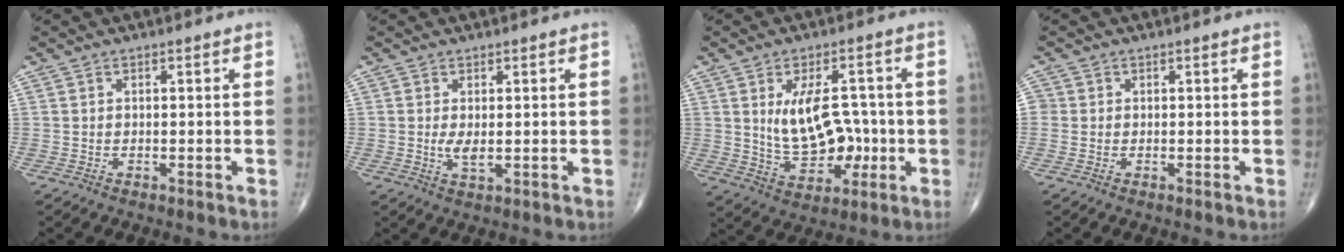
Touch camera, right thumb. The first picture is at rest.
{"total": 2.8, "force": [0.0, 1.1, 2.5], "torque": [-0.053, -0.009, 0.002]}
{"total": 11.8, "force": [0.2, 7.4, 9.2], "torque": [-0.117, 0.006, 0.021]}
{"total": 1.6, "force": [-0.2, 1.6, 0.3], "torque": [0.007, 0.004, -0.007]}